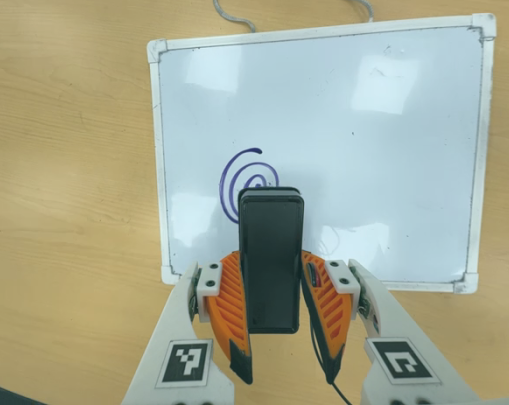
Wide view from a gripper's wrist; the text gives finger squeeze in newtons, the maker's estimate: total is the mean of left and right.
{"total": 4.7, "left": 3.2, "right": 6.1}